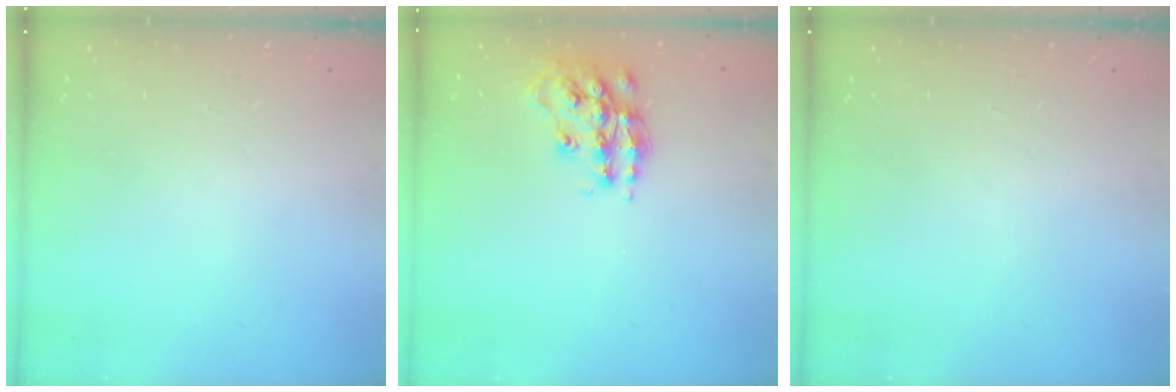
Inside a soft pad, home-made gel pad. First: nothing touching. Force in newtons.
{"total": 15.1, "press": 15.0, "slide": 1.0}
{"total": 0.0}